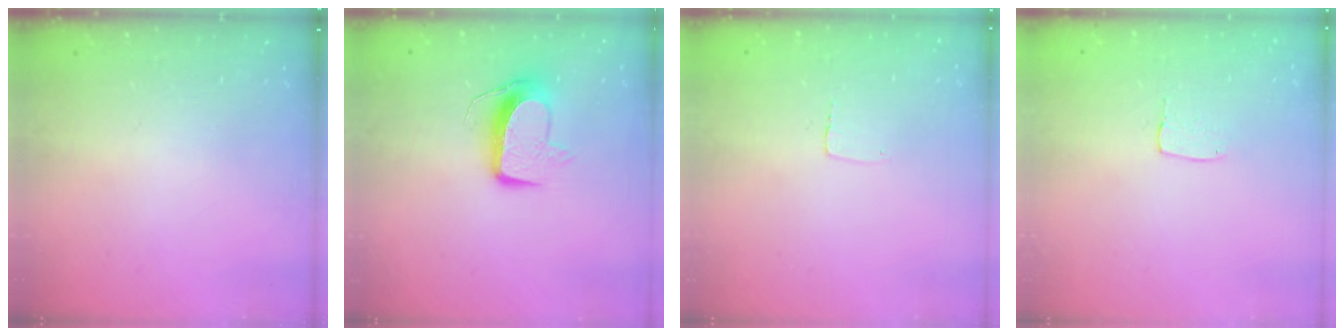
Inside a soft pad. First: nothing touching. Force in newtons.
{"total": 10.4, "press": 10.3, "slide": 0.8}
{"total": 2.3, "press": 2.3, "slide": 0.1}
{"total": 3.5, "press": 3.5, "slide": 0.1}